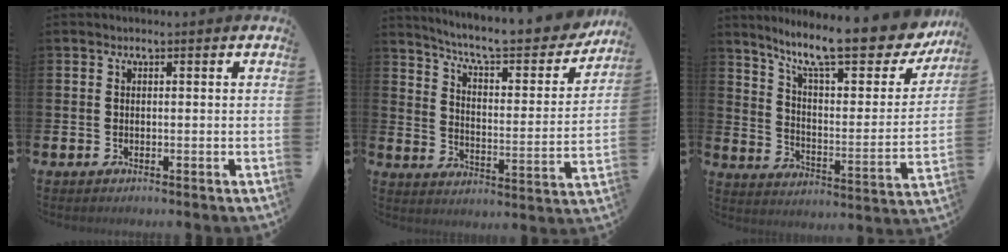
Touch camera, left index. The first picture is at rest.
{"total": 8.5, "force": [7.6, 1.6, 3.6], "torque": [-0.087, -0.056, 0.124]}
{"total": 12.9, "force": [10.6, 2.7, 6.8], "torque": [-0.145, -0.074, 0.174]}